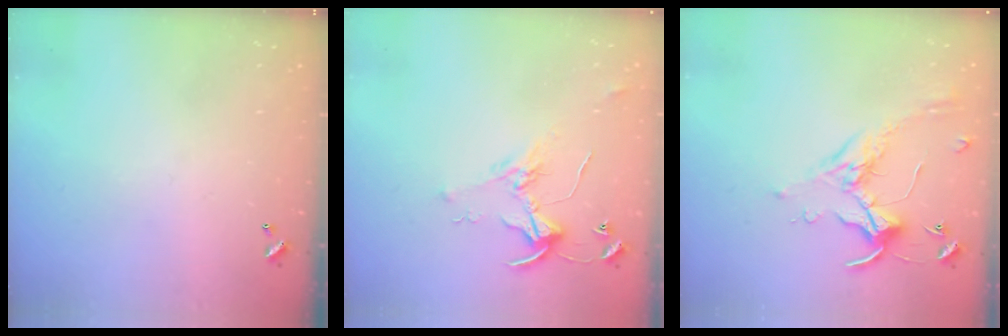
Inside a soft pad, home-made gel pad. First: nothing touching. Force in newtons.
{"total": 2.2, "press": 2.1, "slide": 0.3}
{"total": 0.7, "press": 0.6, "slide": 0.4}